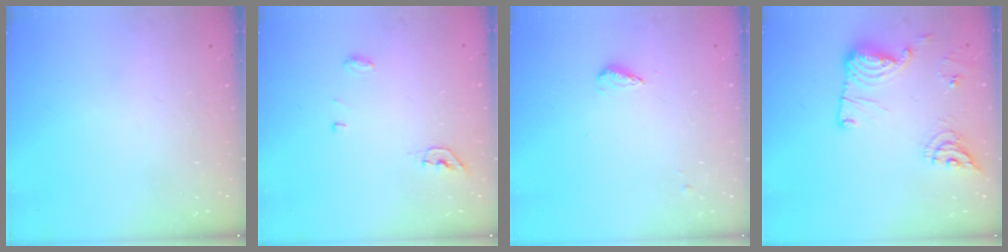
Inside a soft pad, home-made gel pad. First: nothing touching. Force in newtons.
{"total": 4.3, "press": 4.2, "slide": 1.0}
{"total": 3.9, "press": 3.8, "slide": 0.4}
{"total": 14.5, "press": 14.5, "slide": 0.4}